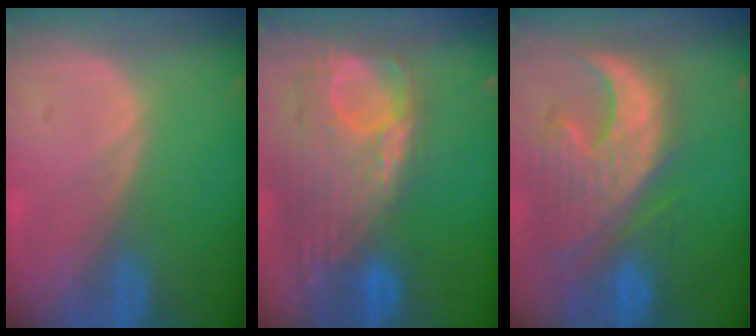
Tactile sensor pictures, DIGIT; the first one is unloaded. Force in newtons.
{"total": 12.7, "press": 10.6, "slide": 6.9}
{"total": 12.8, "press": 11.2, "slide": 6.2}